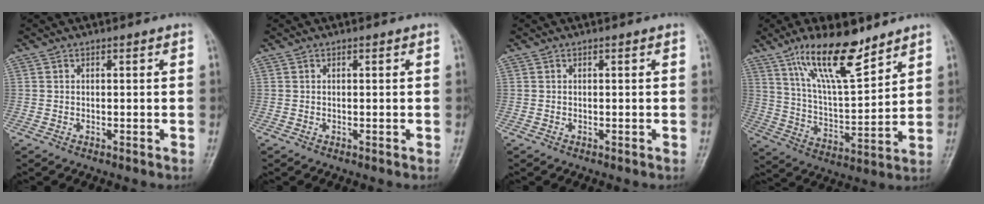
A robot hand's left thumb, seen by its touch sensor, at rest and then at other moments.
{"total": 0.0}
{"total": 0.0}
{"total": 15.3, "force": [10.7, 4.2, 10.1], "torque": [-0.156, -0.066, 0.201]}